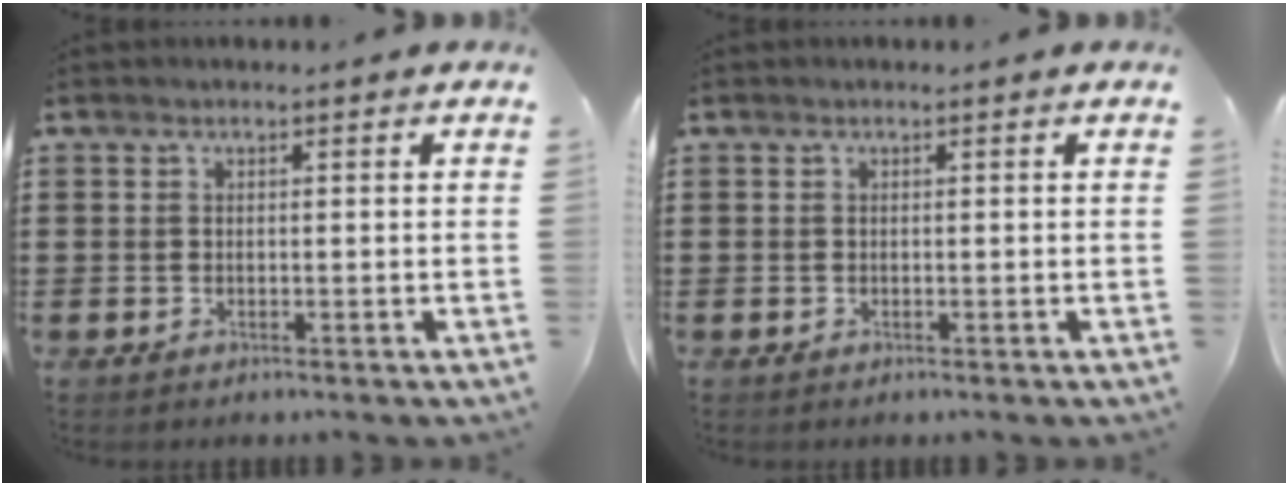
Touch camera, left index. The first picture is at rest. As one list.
[{"total": 0.0}]